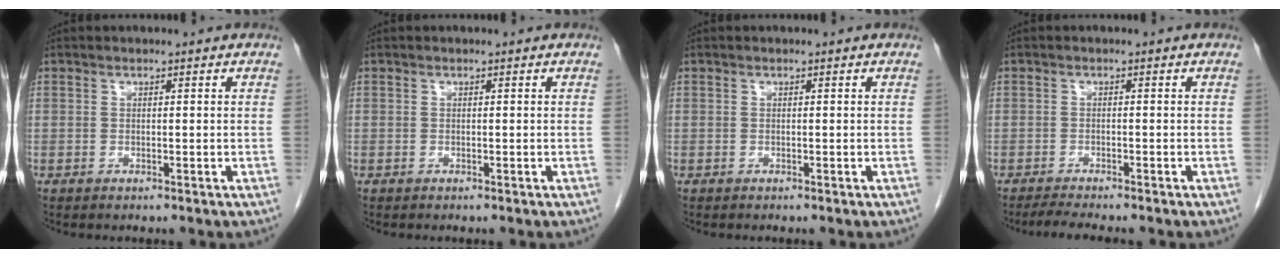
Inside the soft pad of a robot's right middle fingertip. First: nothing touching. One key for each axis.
{"total": 0.0}
{"total": 0.0}
{"total": 3.5, "fx": -3.1, "fy": -0.1, "fz": 1.7, "tx": -0.034, "ty": -0.013, "tz": -0.049}